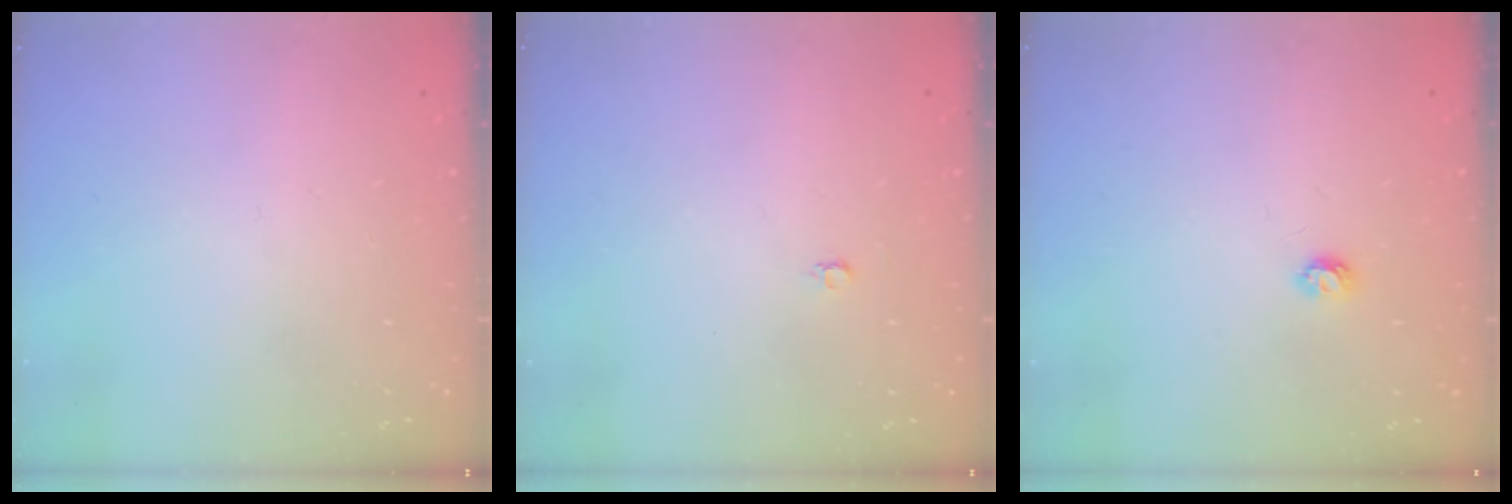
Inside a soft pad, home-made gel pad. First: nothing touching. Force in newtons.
{"total": 2.2, "press": 2.2, "slide": 0.2}
{"total": 3.4, "press": 3.4, "slide": 0.5}